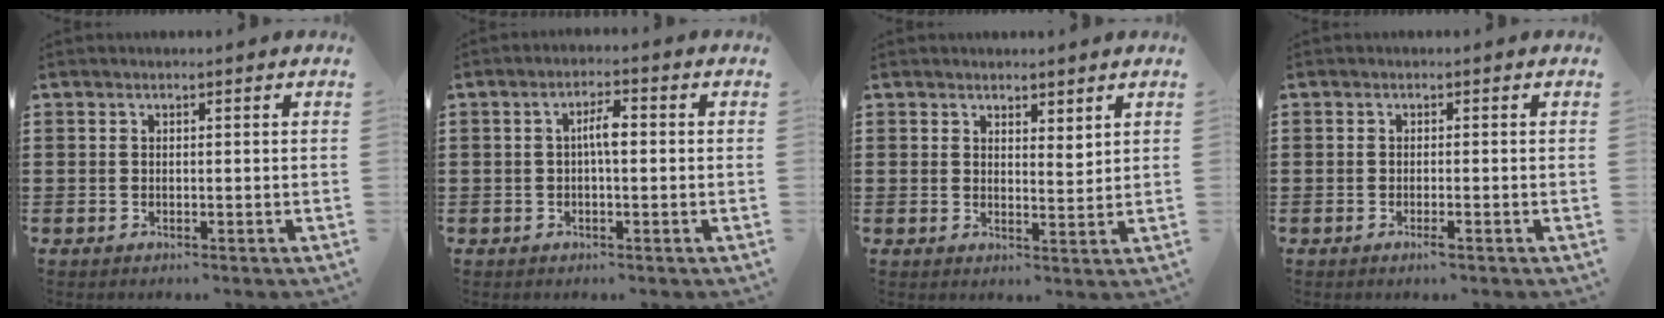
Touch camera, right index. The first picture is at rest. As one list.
[{"total": 3.3, "force": [-0.1, 0.9, 3.2], "torque": [-0.059, 0.006, -0.004]}, {"total": 2.4, "force": [2.2, 0.9, 0.3], "torque": [-0.011, 0.003, 0.044]}, {"total": 1.3, "force": [-0.7, -0.1, 1.1], "torque": [-0.018, -0.005, -0.012]}]